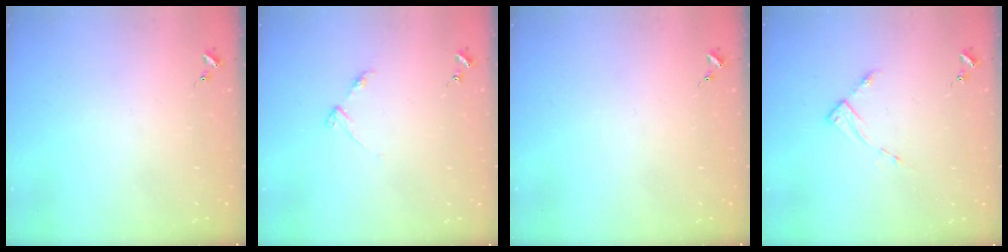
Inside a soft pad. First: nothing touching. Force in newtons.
{"total": 3.6, "press": 3.5, "slide": 0.4}
{"total": 0.0}
{"total": 2.8, "press": 2.8, "slide": 0.4}